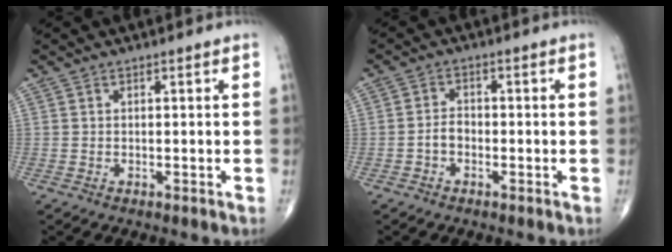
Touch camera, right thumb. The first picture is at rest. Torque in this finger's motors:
{"motor_torque": [-0.24, -0.40, 0.29, -0.10, -0.01]}